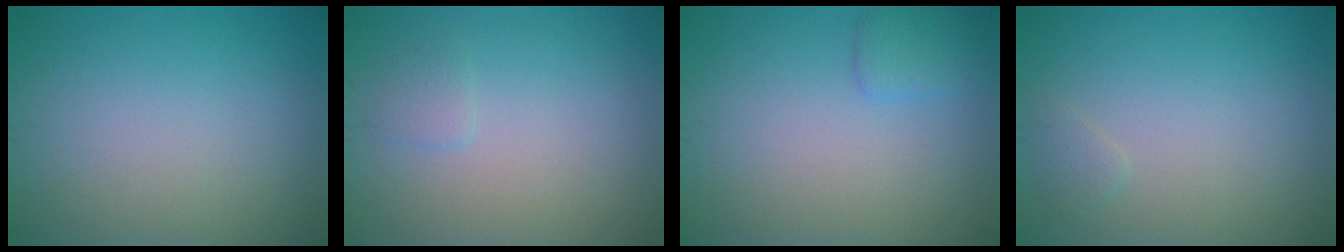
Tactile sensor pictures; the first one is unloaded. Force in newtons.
{"total": 0.9, "press": 0.9, "slide": 0.1}
{"total": 1.6, "press": 1.6, "slide": 0.1}
{"total": 0.8, "press": 0.8, "slide": 0.1}